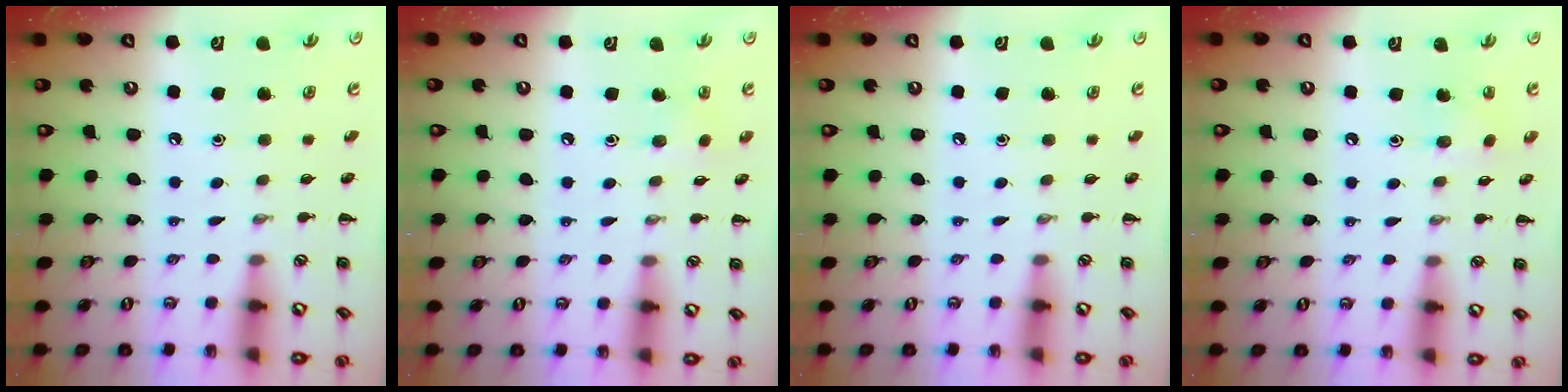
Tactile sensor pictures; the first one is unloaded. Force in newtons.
{"total": 5.7, "press": 5.5, "slide": 1.5}
{"total": 0.0}
{"total": 5.5, "press": 5.3, "slide": 1.4}